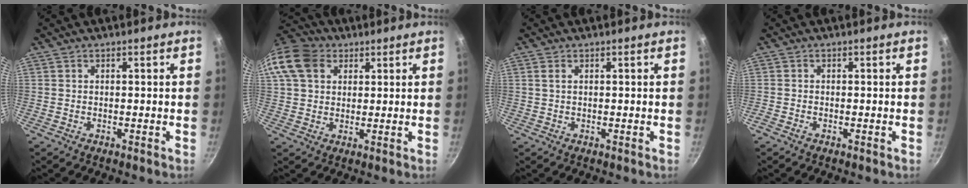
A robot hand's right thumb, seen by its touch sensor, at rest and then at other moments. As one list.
[{"total": 12.2, "force": [4.2, 9.3, 6.7], "torque": [-0.122, 0.016, 0.065]}, {"total": 1.0, "force": [0.4, 0.5, 0.8], "torque": [-0.015, 0.000, 0.007]}, {"total": 0.6, "force": [-0.5, 0.1, 0.3], "torque": [-0.012, 0.003, -0.016]}]